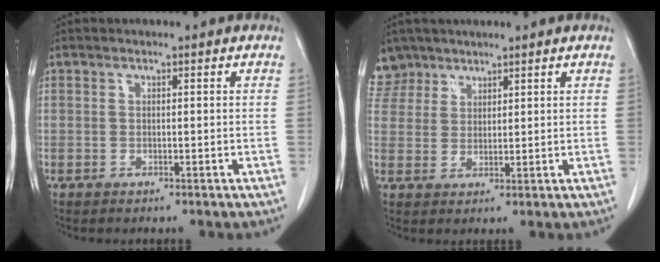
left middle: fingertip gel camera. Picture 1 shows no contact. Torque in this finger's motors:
{"motor_torque": [0.37, -0.36, 0.23, -0.04]}